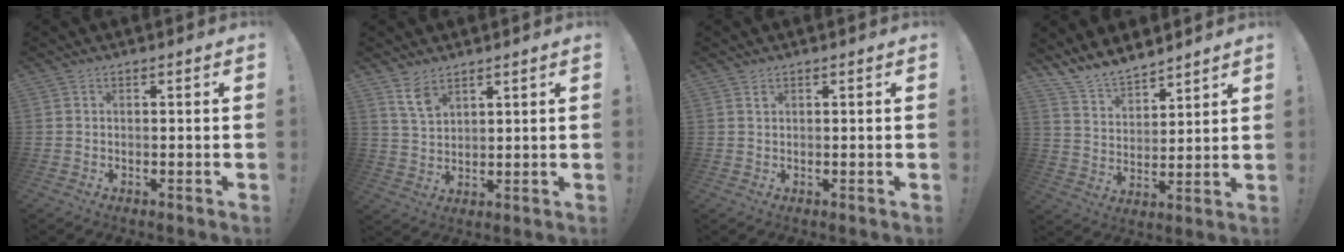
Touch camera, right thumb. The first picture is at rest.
{"total": 6.6, "force": [4.5, 3.3, 3.4], "torque": [-0.056, -0.023, 0.085]}
{"total": 0.8, "force": [0.5, 0.3, 0.4], "torque": [-0.004, -0.002, 0.009]}
{"total": 9.6, "force": [8.9, 3.3, 1.6], "torque": [-0.052, -0.070, 0.174]}